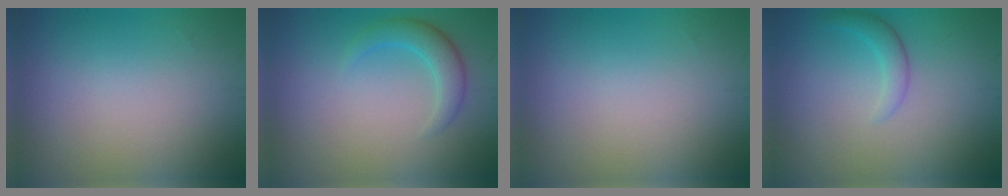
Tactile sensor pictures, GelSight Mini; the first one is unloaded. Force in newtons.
{"total": 2.8, "press": 2.8, "slide": 0.0}
{"total": 0.0}
{"total": 1.7, "press": 1.7, "slide": 0.1}